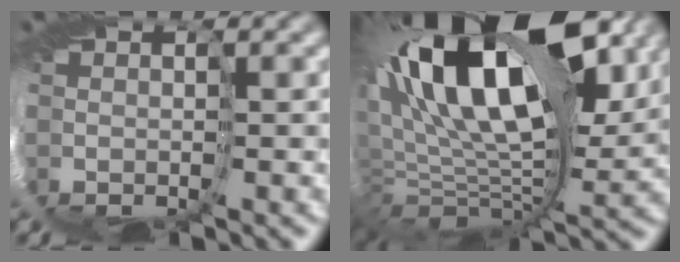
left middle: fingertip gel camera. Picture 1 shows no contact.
{"total": 15.8, "force": [7.0, 7.2, 12.2], "torque": [-0.226, 0.036, 0.110]}